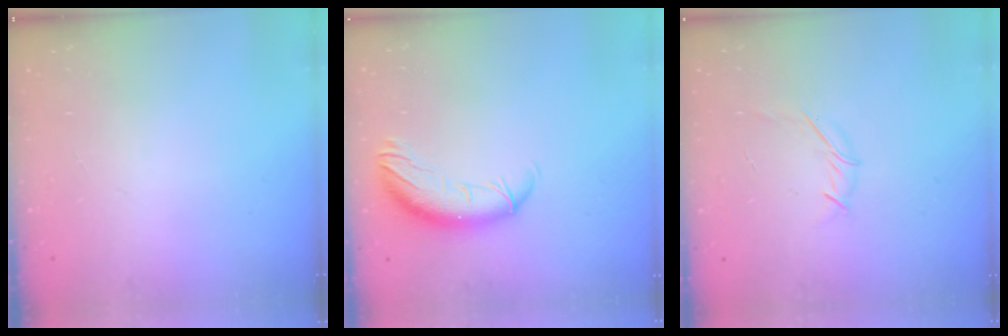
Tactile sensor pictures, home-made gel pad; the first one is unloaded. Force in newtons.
{"total": 11.2, "press": 11.1, "slide": 1.7}
{"total": 3.9, "press": 3.8, "slide": 0.8}